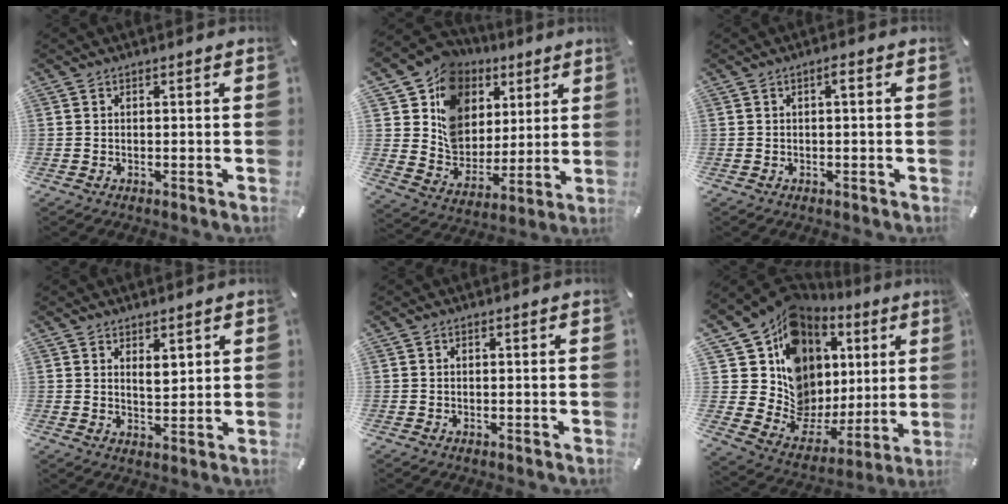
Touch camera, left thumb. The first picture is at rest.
{"total": 14.9, "force": [5.2, 13.2, 4.6], "torque": [-0.079, -0.040, 0.103]}
{"total": 1.3, "force": [0.0, 0.2, 1.3], "torque": [-0.027, 0.003, -0.001]}
{"total": 4.0, "force": [2.5, 2.1, 2.3], "torque": [-0.027, -0.013, 0.041]}
{"total": 0.0}
{"total": 13.9, "force": [6.2, 11.2, 5.5], "torque": [-0.105, -0.095, 0.124]}